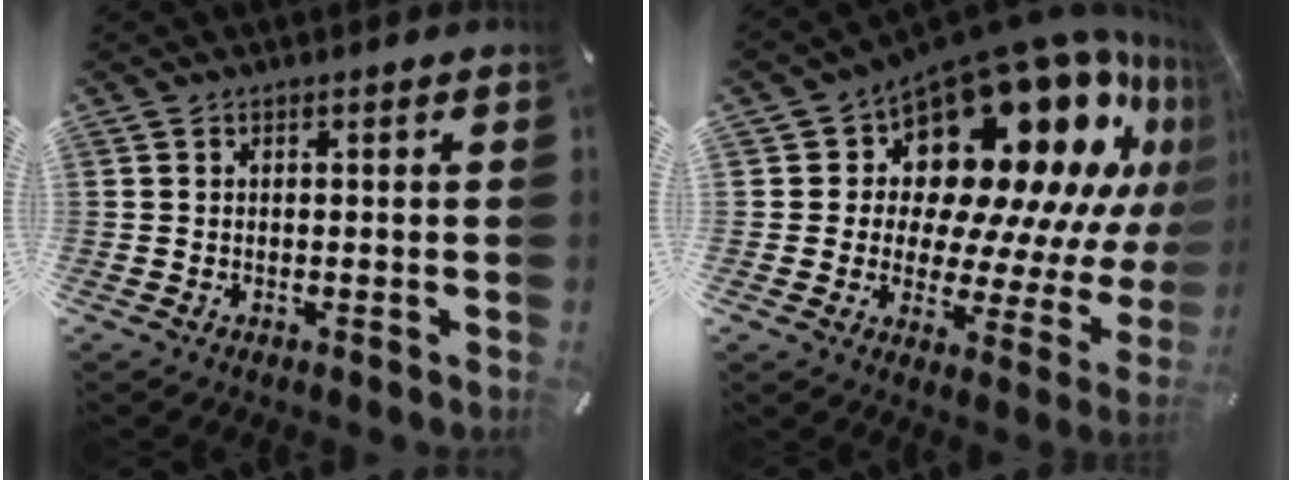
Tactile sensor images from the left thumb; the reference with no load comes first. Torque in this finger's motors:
{"motor_torque": [2.47, 2.54, 0.87, -0.39, 0.19]}